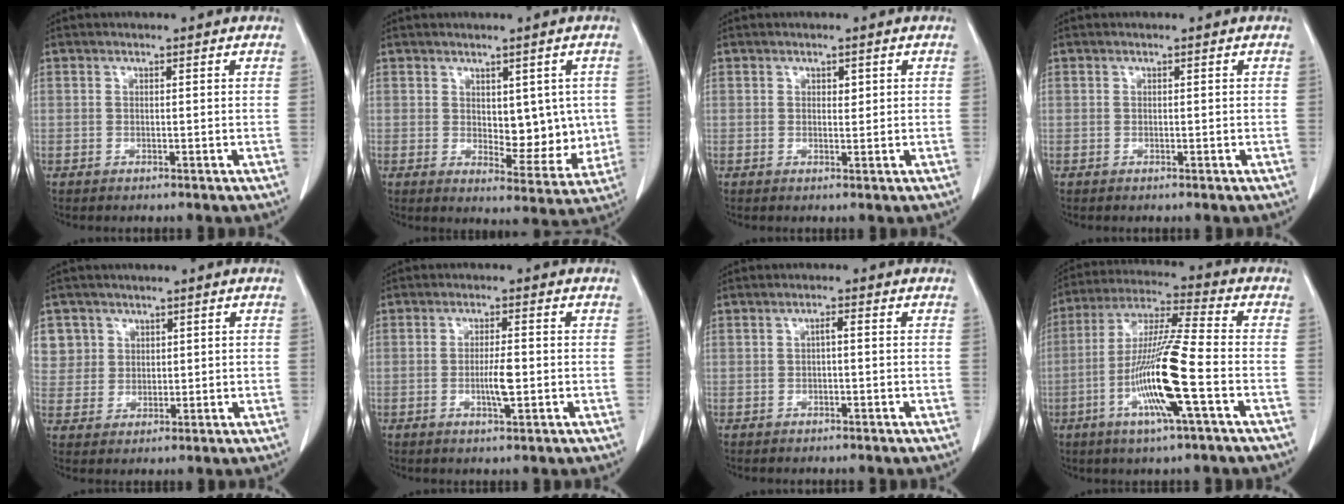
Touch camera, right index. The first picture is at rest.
{"total": 7.6, "force": [0.8, 4.0, 6.4], "torque": [-0.068, -0.004, 0.023]}
{"total": 1.0, "force": [0.4, 0.6, 0.7], "torque": [-0.009, -0.003, 0.007]}
{"total": 0.0}
{"total": 6.6, "force": [3.1, 5.8, 0.2], "torque": [0.003, 0.009, 0.068]}
{"total": 3.9, "force": [-0.7, 0.5, 3.8], "torque": [-0.070, -0.003, -0.010]}
{"total": 1.1, "force": [0.0, 0.1, 1.1], "torque": [-0.018, 0.004, 0.001]}
{"total": 14.3, "force": [-4.4, -0.1, 13.6], "torque": [-0.272, -0.010, -0.090]}